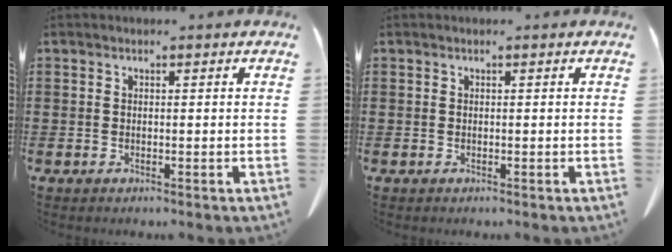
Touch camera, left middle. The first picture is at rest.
{"total": 0.0}